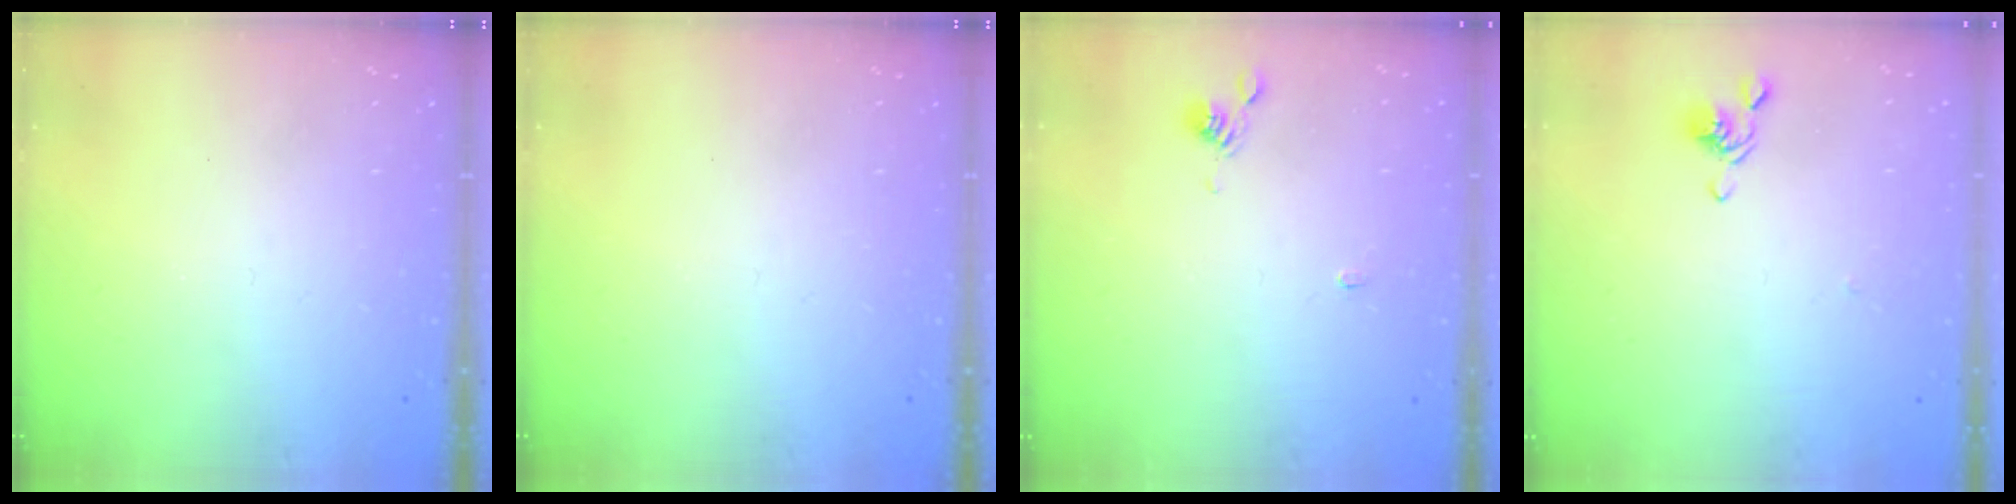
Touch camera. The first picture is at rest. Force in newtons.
{"total": 0.0}
{"total": 3.0, "press": 3.0, "slide": 0.3}
{"total": 2.1, "press": 2.0, "slide": 0.7}